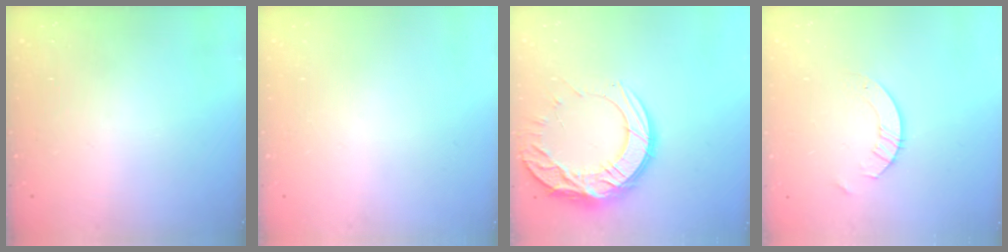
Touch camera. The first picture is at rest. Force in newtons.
{"total": 0.0}
{"total": 17.2, "press": 17.2, "slide": 1.0}
{"total": 4.4, "press": 4.3, "slide": 0.4}